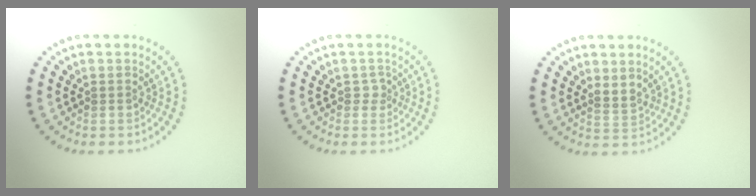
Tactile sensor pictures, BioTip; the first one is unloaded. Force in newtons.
{"total": 0.9, "press": 0.6, "slide": 0.7}
{"total": 1.8, "press": 1.2, "slide": 1.2}